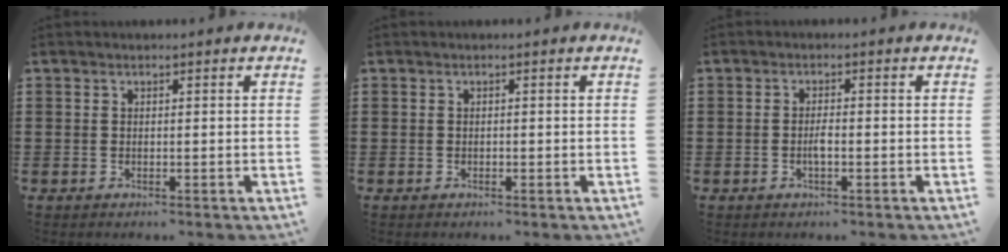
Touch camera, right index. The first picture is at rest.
{"total": 0.0}
{"total": 1.7, "force": [-0.6, 0.4, 1.6], "torque": [-0.038, 0.000, -0.013]}